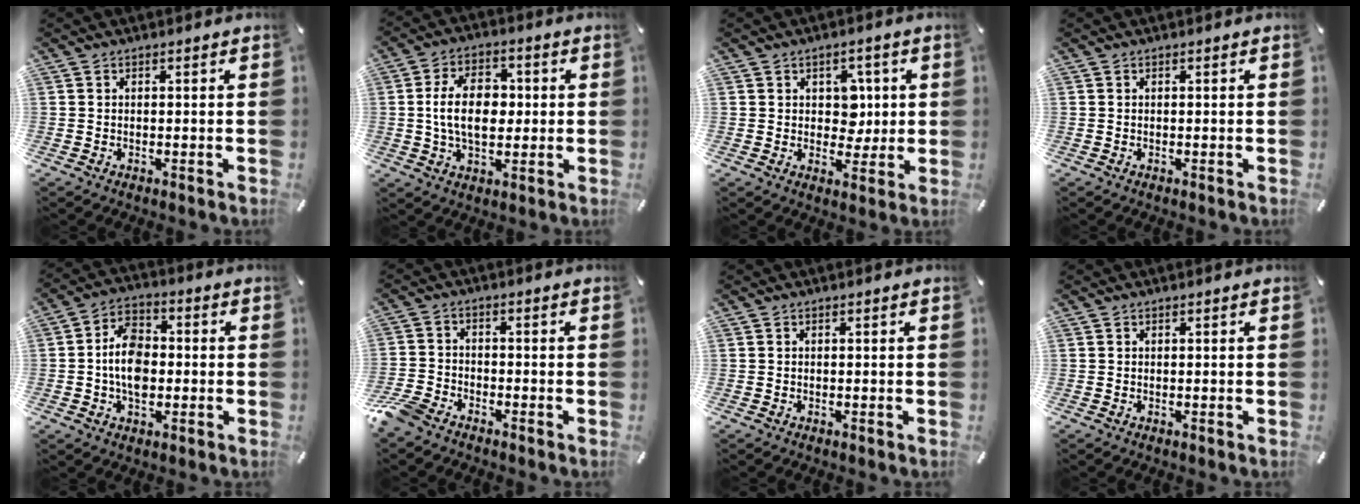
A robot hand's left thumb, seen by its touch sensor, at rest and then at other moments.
{"total": 11.5, "force": [0.4, 7.6, 8.7], "torque": [-0.164, 0.004, 0.001]}
{"total": 6.6, "force": [1.2, 5.5, 3.4], "torque": [-0.041, -0.001, 0.014]}
{"total": 0.0}
{"total": 9.9, "force": [-1.4, 6.8, 7.1], "torque": [-0.135, 0.009, -0.027]}
{"total": 5.4, "force": [-4.5, 2.4, 1.8], "torque": [-0.056, 0.012, -0.093]}
{"total": 0.0}
{"total": 0.0}